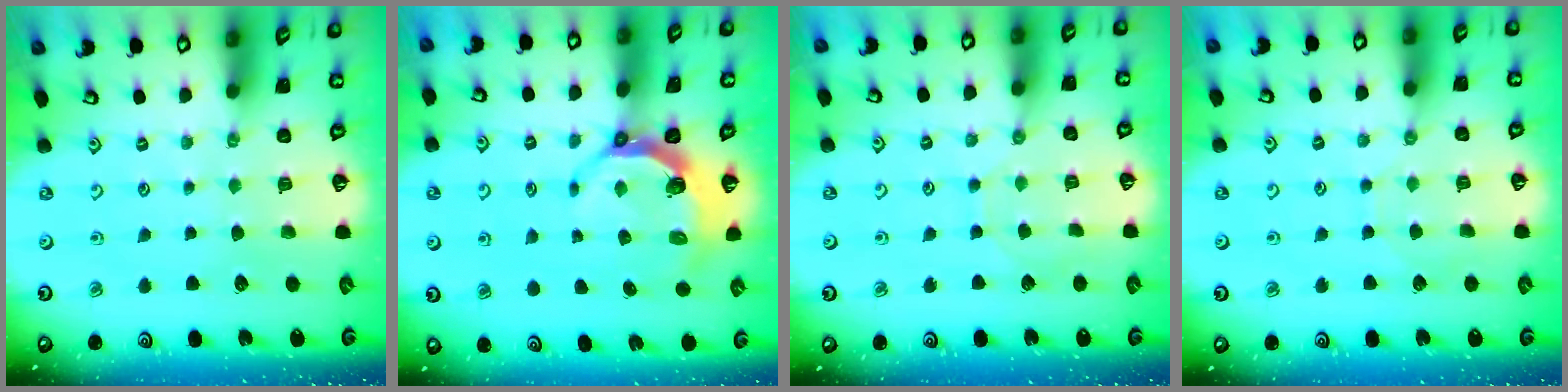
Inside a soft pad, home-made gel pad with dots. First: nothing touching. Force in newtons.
{"total": 4.9, "press": 3.8, "slide": 3.1}
{"total": 5.6, "press": 5.6, "slide": 0.1}
{"total": 2.8, "press": 2.8, "slide": 0.4}